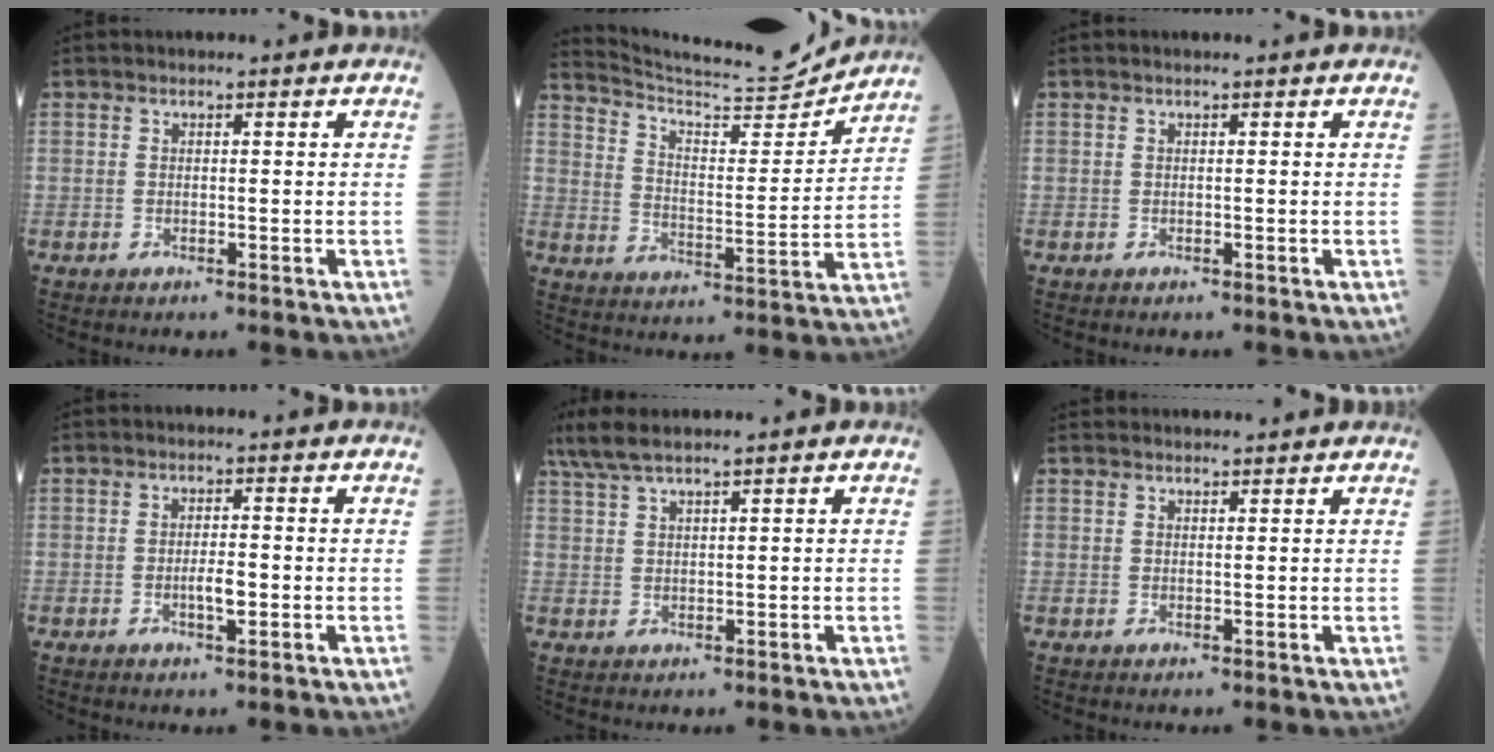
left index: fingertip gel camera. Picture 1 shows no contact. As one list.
[{"total": 14.1, "force": [13.9, -0.9, 2.3], "torque": [-0.049, -0.038, 0.210]}, {"total": 0.0}, {"total": 2.5, "force": [-1.1, 0.5, 2.2], "torque": [-0.041, -0.005, -0.018]}, {"total": 5.5, "force": [4.4, -0.3, 3.3], "torque": [-0.073, 0.022, 0.089]}, {"total": 5.1, "force": [5.0, 0.5, 1.1], "torque": [-0.011, 0.029, 0.058]}]